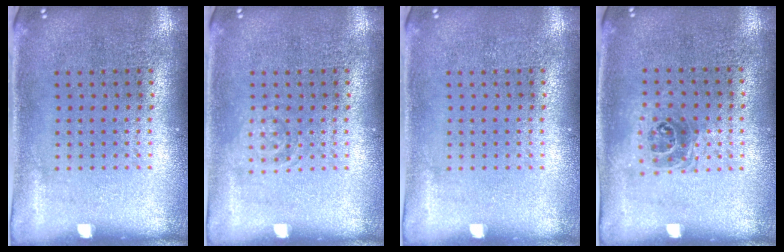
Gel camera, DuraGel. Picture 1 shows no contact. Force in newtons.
{"total": 1.0, "press": 1.0, "slide": 0.2}
{"total": 0.0}
{"total": 1.0, "press": 1.0, "slide": 0.4}